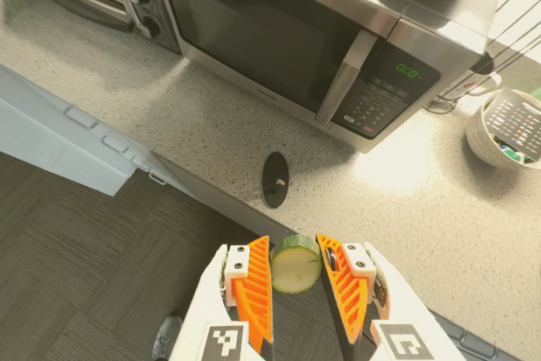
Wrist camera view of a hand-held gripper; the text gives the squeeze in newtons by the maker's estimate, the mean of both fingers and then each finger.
{"total": 9.6, "left": 9.9, "right": 9.3}